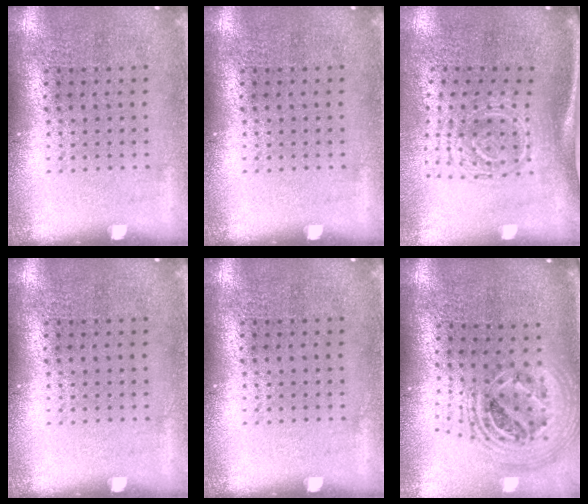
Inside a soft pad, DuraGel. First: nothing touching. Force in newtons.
{"total": 0.0}
{"total": 1.7, "press": 1.2, "slide": 1.2}
{"total": 0.0}
{"total": 0.0}
{"total": 2.4, "press": 1.8, "slide": 1.6}